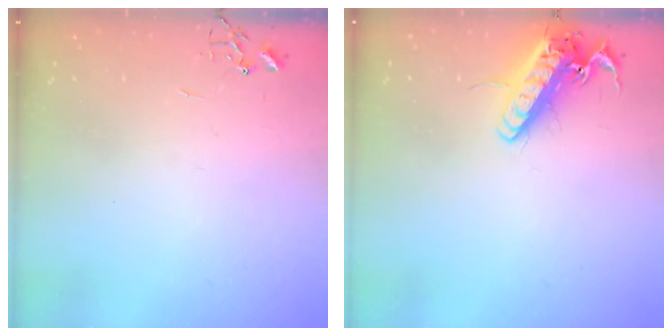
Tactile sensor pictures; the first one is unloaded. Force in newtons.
{"total": 15.0, "press": 14.7, "slide": 2.8}